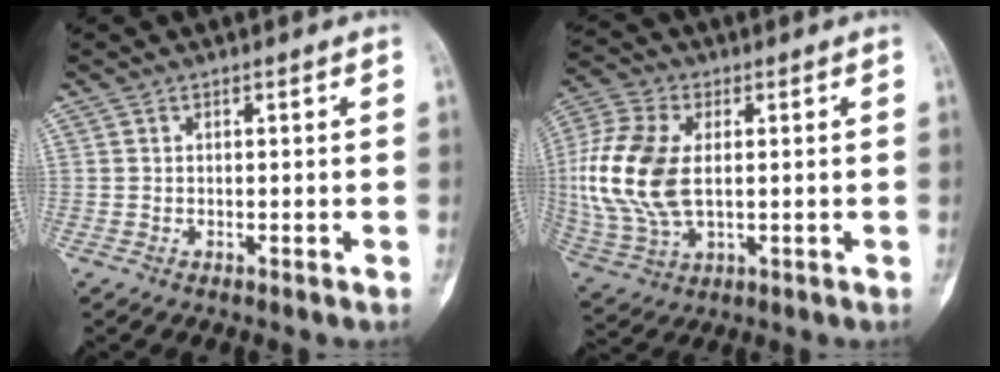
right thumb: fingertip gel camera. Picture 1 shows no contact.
{"total": 16.0, "force": [1.0, 9.4, 12.9], "torque": [-0.292, 0.004, 0.024]}